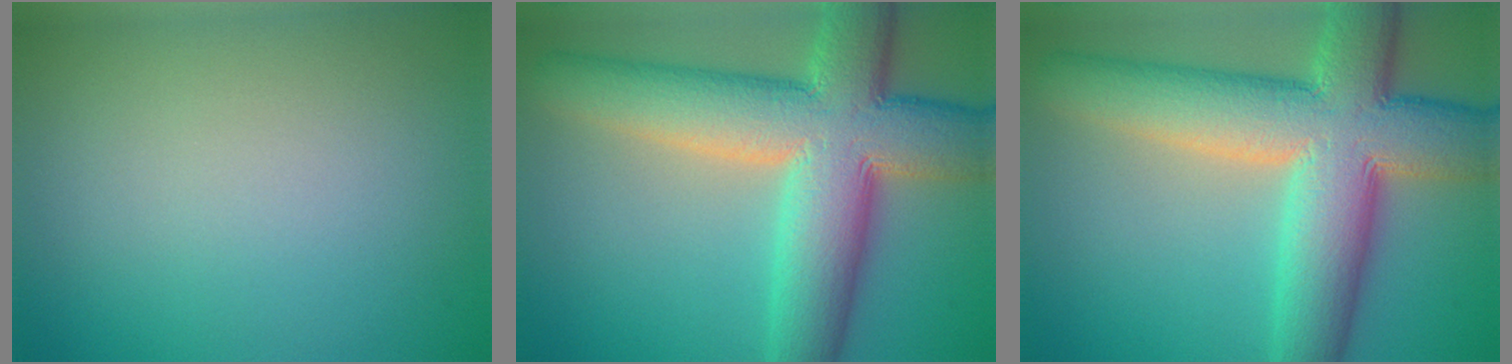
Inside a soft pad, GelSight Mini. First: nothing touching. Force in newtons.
{"total": 12.5, "press": 12.5, "slide": 0.7}
{"total": 12.5, "press": 12.5, "slide": 0.7}